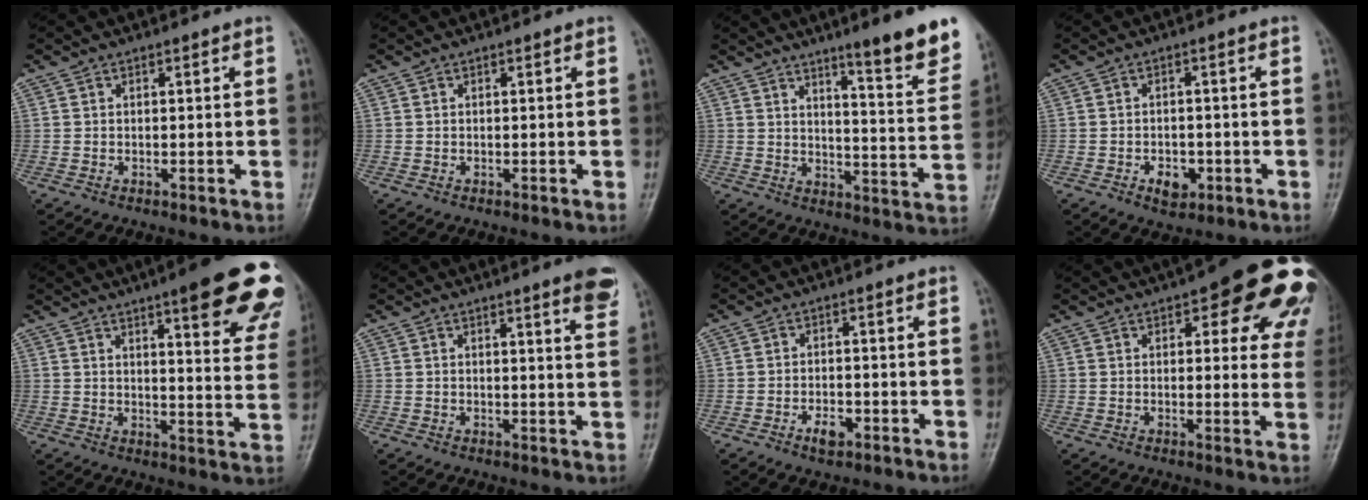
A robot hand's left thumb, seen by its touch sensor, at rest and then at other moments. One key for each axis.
{"total": 0.0}
{"total": 14.1, "fx": 9.6, "fy": 1.4, "fz": 10.3, "tx": -0.115, "ty": -0.069, "tz": 0.134}
{"total": 4.2, "fx": -1.7, "fy": 2.8, "fz": 2.5, "tx": -0.023, "ty": 0.008, "tz": -0.022}
{"total": 20.9, "fx": 12.5, "fy": 4.2, "fz": 16.2, "tx": -0.178, "ty": -0.043, "tz": 0.147}
{"total": 5.7, "fx": 3.7, "fy": 0.4, "fz": 4.3, "tx": -0.044, "ty": -0.016, "tz": 0.040}
{"total": 3.3, "fx": -1.7, "fy": 1.7, "fz": 2.2, "tx": -0.032, "ty": 0.009, "tz": -0.028}
{"total": 20.1, "fx": 10.0, "fy": 7.8, "fz": 15.6, "tx": -0.151, "ty": -0.017, "tz": 0.109}